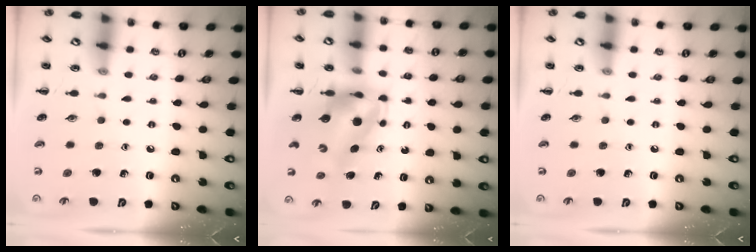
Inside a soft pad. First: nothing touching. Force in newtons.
{"total": 6.6, "press": 6.3, "slide": 1.9}
{"total": 0.0}